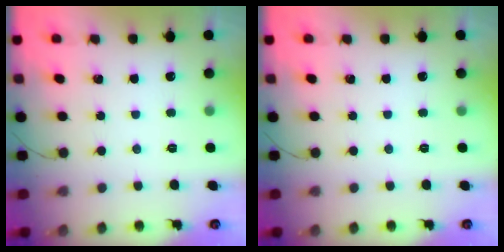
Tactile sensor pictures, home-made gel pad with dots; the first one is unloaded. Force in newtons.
{"total": 0.0}